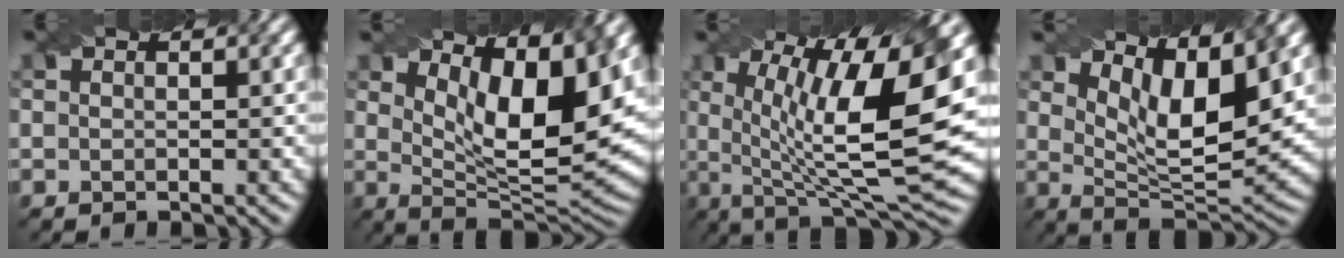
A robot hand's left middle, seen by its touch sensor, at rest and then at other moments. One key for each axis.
{"total": 9.7, "fx": 4.1, "fy": 3.3, "fz": 8.1, "tx": -0.134, "ty": -0.008, "tz": 0.072}
{"total": 14.3, "fx": 2.3, "fy": 4.0, "fz": 13.5, "tx": -0.208, "ty": -0.006, "tz": 0.036}
{"total": 8.3, "fx": 4.2, "fy": 2.7, "fz": 6.6, "tx": -0.117, "ty": -0.009, "tz": 0.075}